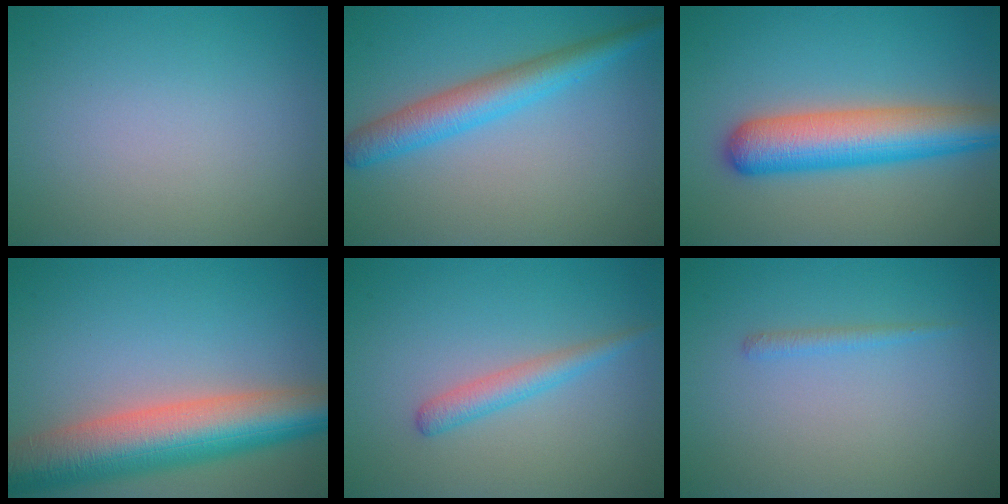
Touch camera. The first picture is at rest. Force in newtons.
{"total": 4.4, "press": 4.4, "slide": 0.1}
{"total": 7.5, "press": 7.5, "slide": 0.3}
{"total": 10.2, "press": 10.2, "slide": 0.5}
{"total": 2.1, "press": 2.1, "slide": 0.0}
{"total": 0.9, "press": 0.9, "slide": 0.1}